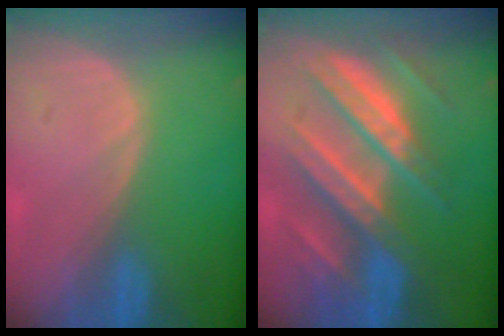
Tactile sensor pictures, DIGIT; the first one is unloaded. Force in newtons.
{"total": 11.4, "press": 11.3, "slide": 1.0}